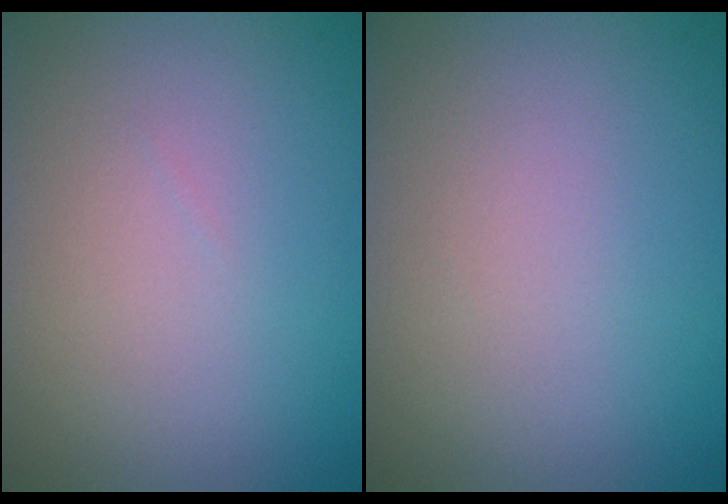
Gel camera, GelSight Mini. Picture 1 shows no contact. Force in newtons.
{"total": 0.0}